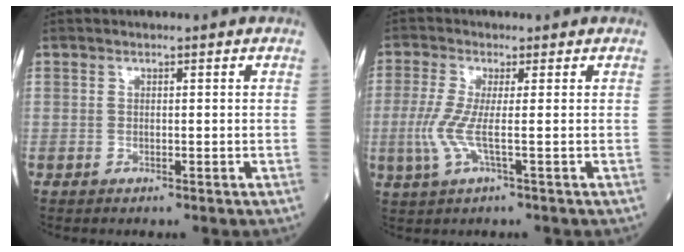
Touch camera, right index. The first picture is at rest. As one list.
[{"total": 5.0, "force": [-0.7, 0.4, 4.9], "torque": [-0.126, -0.015, -0.020]}]